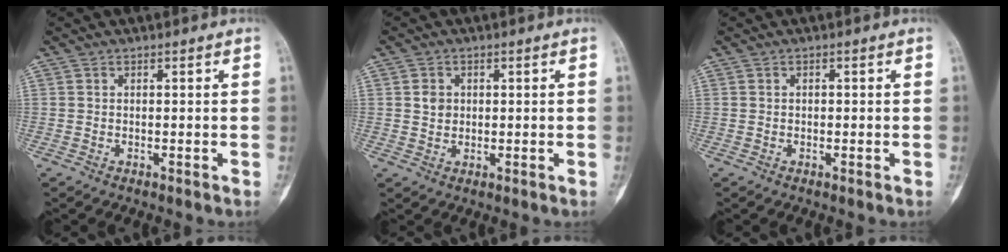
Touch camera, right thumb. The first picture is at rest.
{"total": 2.7, "force": [0.6, 2.4, 1.3], "torque": [-0.007, -0.001, 0.011]}
{"total": 0.0}